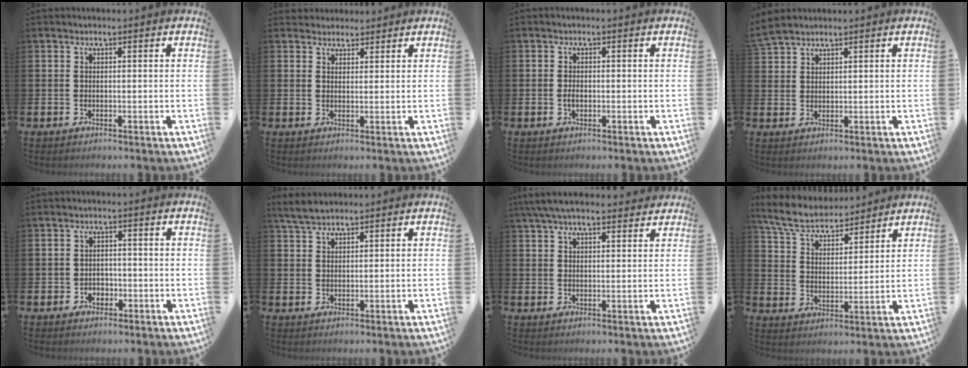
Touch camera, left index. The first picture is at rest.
{"total": 2.6, "force": [2.4, 1.0, -0.3], "torque": [0.015, -0.011, 0.042]}
{"total": 1.2, "force": [-0.3, 0.7, 0.8], "torque": [-0.008, 0.000, -0.009]}
{"total": 4.1, "force": [3.7, 0.9, 1.4], "torque": [-0.032, -0.010, 0.069]}
{"total": 1.8, "force": [-0.9, 1.5, 0.5], "torque": [0.005, -0.004, -0.024]}
{"total": 3.4, "force": [3.1, 0.9, 1.2], "torque": [-0.022, -0.007, 0.055]}
{"total": 5.5, "force": [4.9, 1.3, 2.3], "torque": [-0.052, -0.011, 0.090]}
{"total": 7.0, "force": [6.5, 1.8, 1.9], "torque": [-0.062, -0.036, 0.114]}